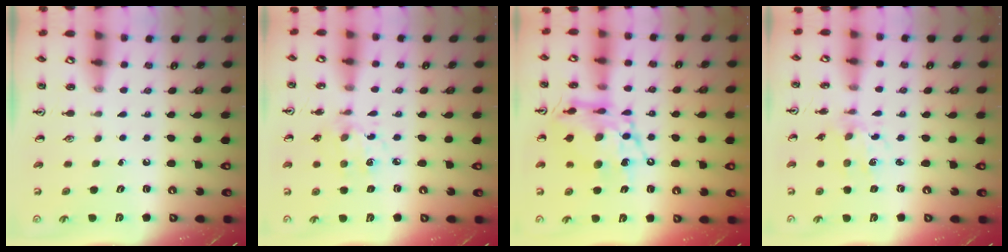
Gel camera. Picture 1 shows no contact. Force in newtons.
{"total": 6.1, "press": 6.1, "slide": 0.4}
{"total": 15.8, "press": 15.7, "slide": 1.4}
{"total": 3.5, "press": 3.4, "slide": 1.0}